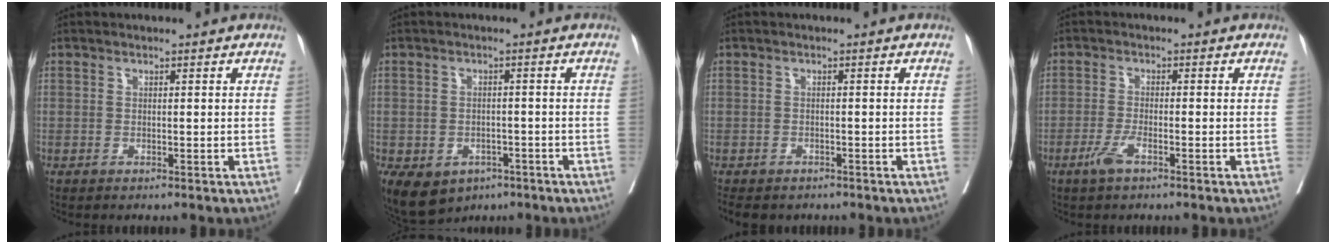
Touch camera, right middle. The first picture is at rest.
{"total": 9.1, "force": [-4.9, 6.6, 3.9], "torque": [-0.082, 0.003, -0.061]}
{"total": 6.8, "force": [-5.3, 3.5, 2.3], "torque": [-0.042, -0.005, -0.072]}
{"total": 2.8, "force": [-1.7, 0.5, 2.2], "torque": [-0.049, -0.002, -0.036]}